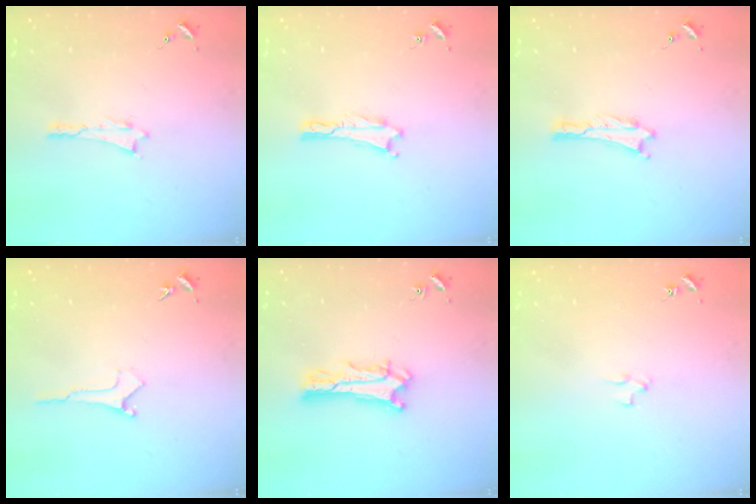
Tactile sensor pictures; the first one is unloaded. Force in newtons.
{"total": 0.0}
{"total": 0.0}
{"total": 0.0}
{"total": 4.6, "press": 4.6, "slide": 0.4}
{"total": 1.9, "press": 1.9, "slide": 0.2}